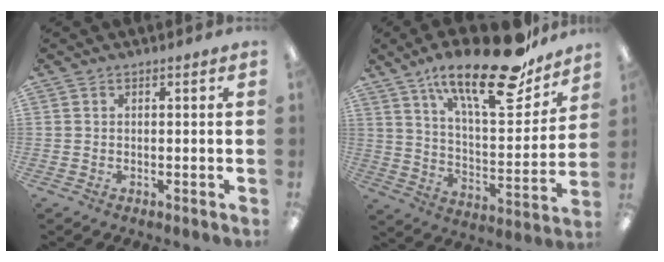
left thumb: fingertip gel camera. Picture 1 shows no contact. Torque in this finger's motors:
{"motor_torque": [0.35, 0.50, 1.56, -1.21, 0.38]}